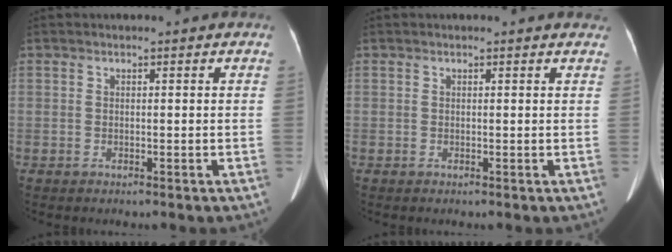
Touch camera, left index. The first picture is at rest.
{"total": 1.4, "force": [1.3, 0.2, 0.3], "torque": [-0.012, -0.002, 0.001]}